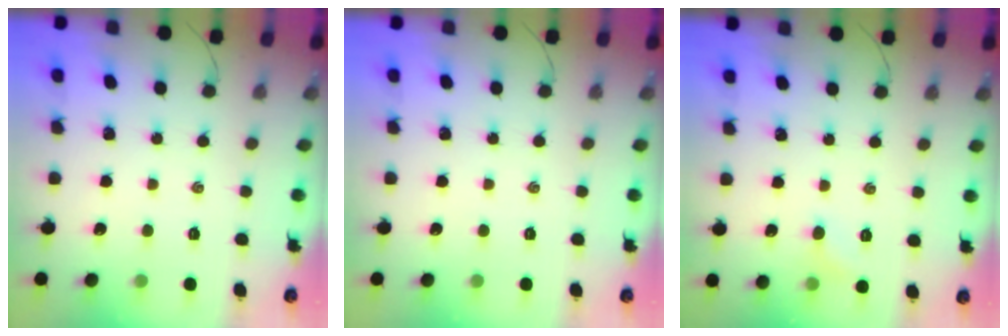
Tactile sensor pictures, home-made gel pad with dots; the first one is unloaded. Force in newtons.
{"total": 0.0}
{"total": 4.4, "press": 4.1, "slide": 1.4}